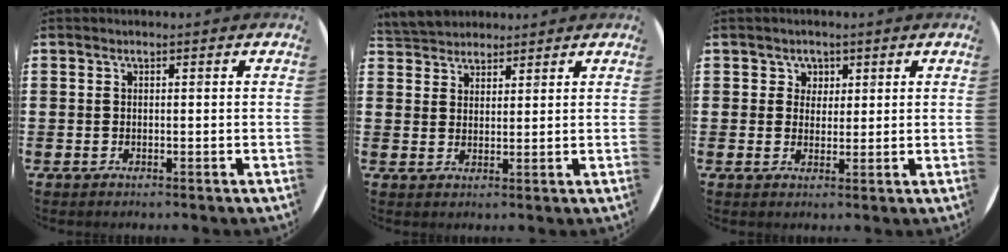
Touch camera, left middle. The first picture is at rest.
{"total": 3.9, "force": [3.7, 1.1, -0.2], "torque": [-0.006, -0.005, 0.073]}
{"total": 2.3, "force": [1.2, 1.9, 0.2], "torque": [-0.001, 0.006, 0.021]}